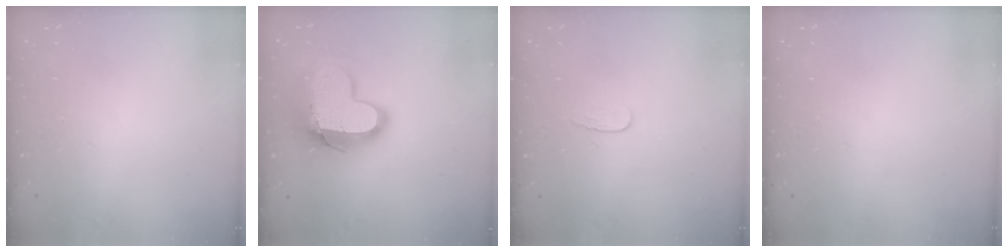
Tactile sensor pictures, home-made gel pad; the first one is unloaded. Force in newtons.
{"total": 15.4, "press": 15.4, "slide": 1.1}
{"total": 3.7, "press": 3.7, "slide": 0.4}
{"total": 0.0}